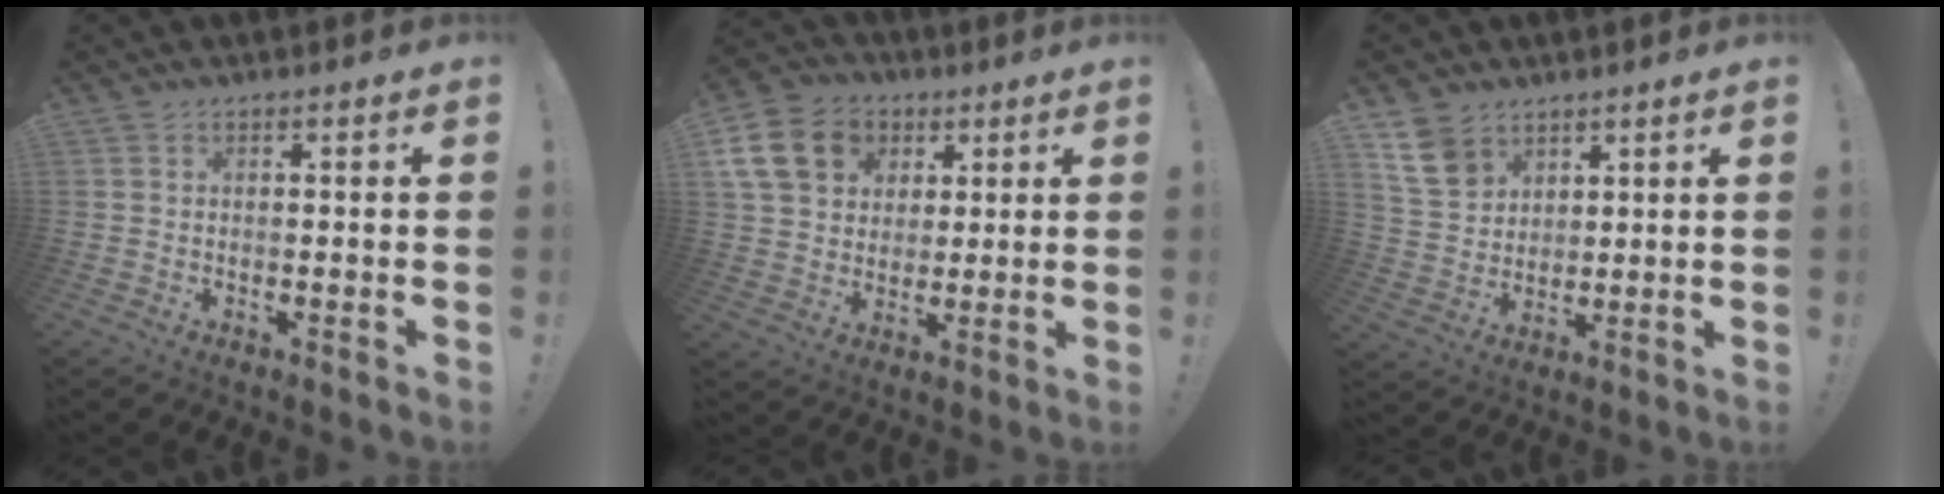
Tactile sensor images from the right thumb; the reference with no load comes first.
{"total": 16.1, "force": [5.4, 13.2, 7.4], "torque": [-0.108, -0.014, 0.115]}
{"total": 10.9, "force": [6.4, 7.9, 3.8], "torque": [-0.061, -0.031, 0.130]}